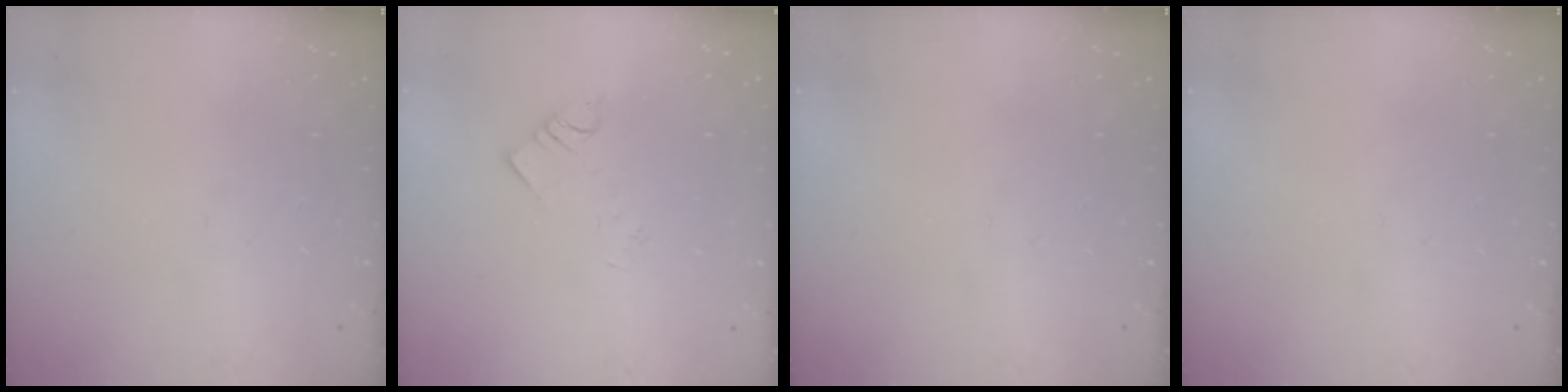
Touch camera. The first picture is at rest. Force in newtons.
{"total": 2.2, "press": 2.2, "slide": 0.2}
{"total": 0.0}
{"total": 0.0}